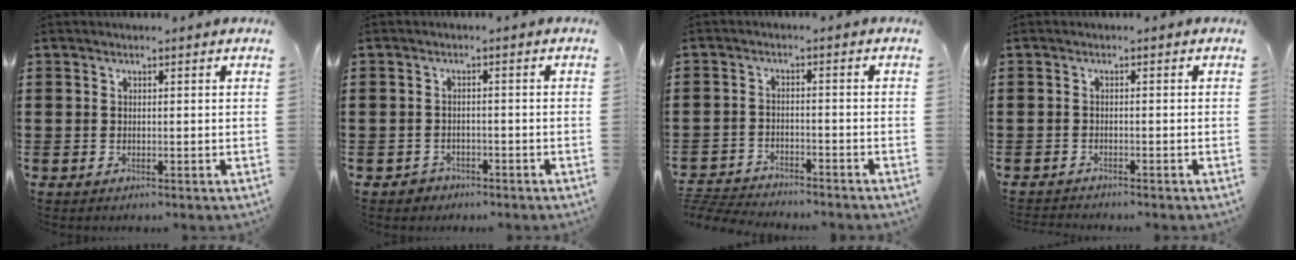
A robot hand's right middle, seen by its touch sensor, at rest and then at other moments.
{"total": 1.5, "force": [-1.3, 0.7, 0.0], "torque": [-0.005, 0.003, -0.030]}
{"total": 4.4, "force": [-4.4, 0.3, 0.2], "torque": [-0.018, -0.002, -0.096]}
{"total": 1.0, "force": [-1.0, 0.0, 0.0], "torque": [-0.003, 0.000, -0.020]}